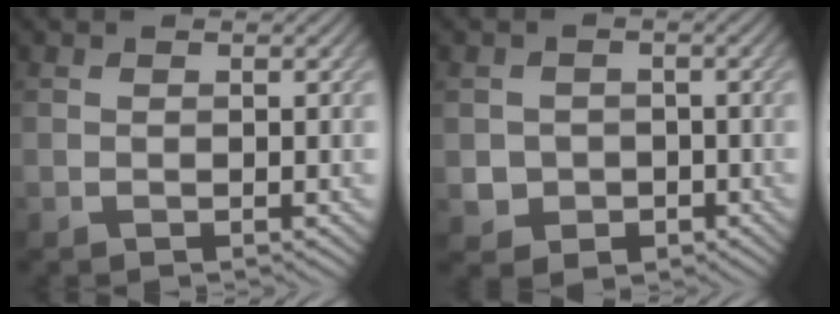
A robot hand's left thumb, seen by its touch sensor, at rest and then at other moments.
{"total": 3.1, "force": [-0.8, 2.9, 0.8], "torque": [-0.016, -0.008, -0.017]}